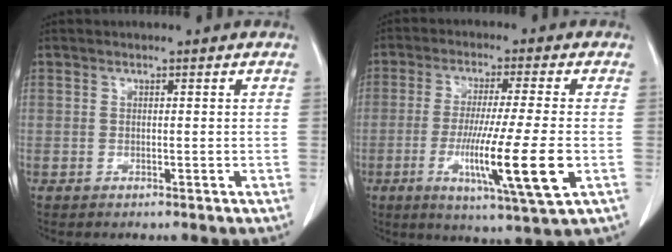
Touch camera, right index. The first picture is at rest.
{"total": 13.1, "force": [-3.5, -0.6, 12.7], "torque": [-0.227, -0.034, -0.060]}